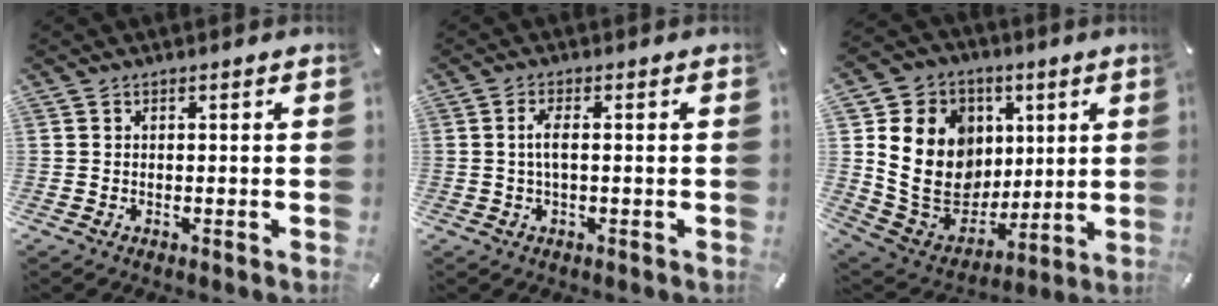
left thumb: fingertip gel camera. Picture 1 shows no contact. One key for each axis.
{"total": 3.7, "fx": 0.0, "fy": 0.9, "fz": 3.6, "tx": -0.073, "ty": -0.002, "tz": -0.004}
{"total": 20.4, "fx": 3.8, "fy": 17.3, "fz": 10.0, "tx": -0.178, "ty": -0.026, "tz": 0.091}